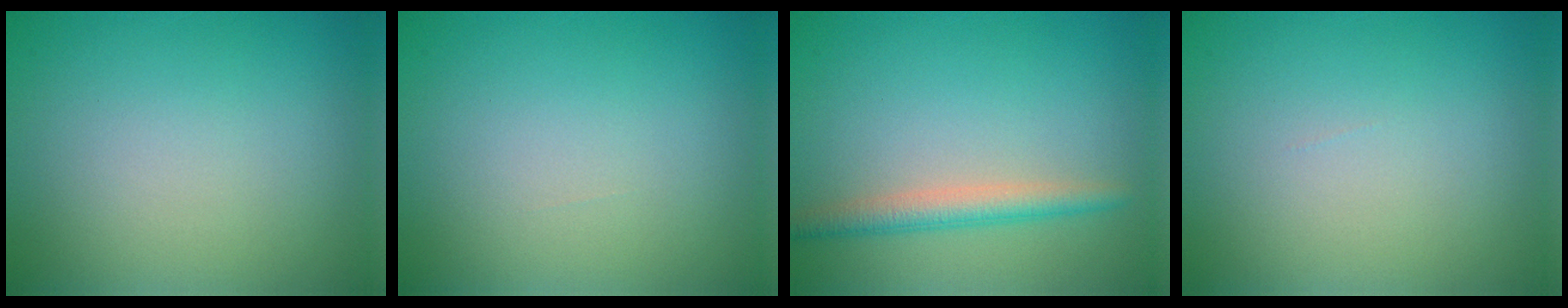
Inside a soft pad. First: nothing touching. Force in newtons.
{"total": 0.0}
{"total": 2.7, "press": 2.7, "slide": 0.2}
{"total": 0.0}